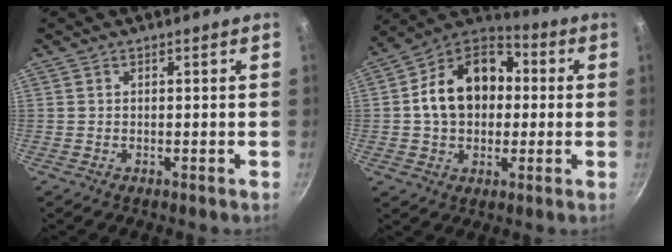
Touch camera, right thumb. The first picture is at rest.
{"total": 17.5, "force": [1.2, 13.1, 11.6], "torque": [-0.170, 0.039, 0.003]}